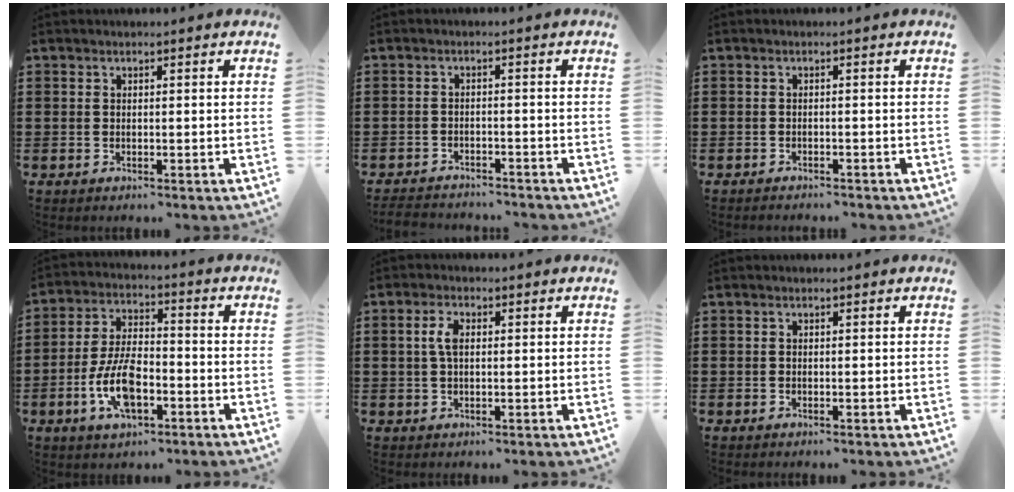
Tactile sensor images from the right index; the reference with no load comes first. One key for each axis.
{"total": 2.5, "fx": -2.5, "fy": 0.2, "fz": 0.0, "tx": -0.006, "ty": -0.002, "tz": -0.054}
{"total": 1.1, "fx": -1.0, "fy": 0.1, "fz": 0.0, "tx": -0.003, "ty": 0.001, "tz": -0.023}
{"total": 9.4, "fx": -3.4, "fy": 4.3, "fz": 7.7, "tx": -0.173, "ty": -0.003, "tz": -0.065}
{"total": 3.5, "fx": 0.5, "fy": 1.6, "fz": 3.0, "tx": -0.070, "ty": 0.006, "tz": 0.005}
{"total": 0.0}